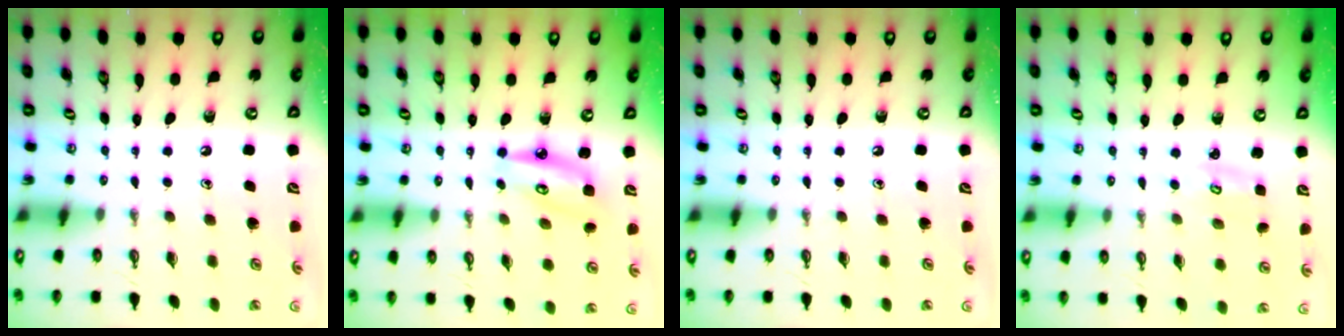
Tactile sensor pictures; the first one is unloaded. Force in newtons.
{"total": 6.5, "press": 6.5, "slide": 0.5}
{"total": 0.0}
{"total": 2.0, "press": 1.9, "slide": 0.2}